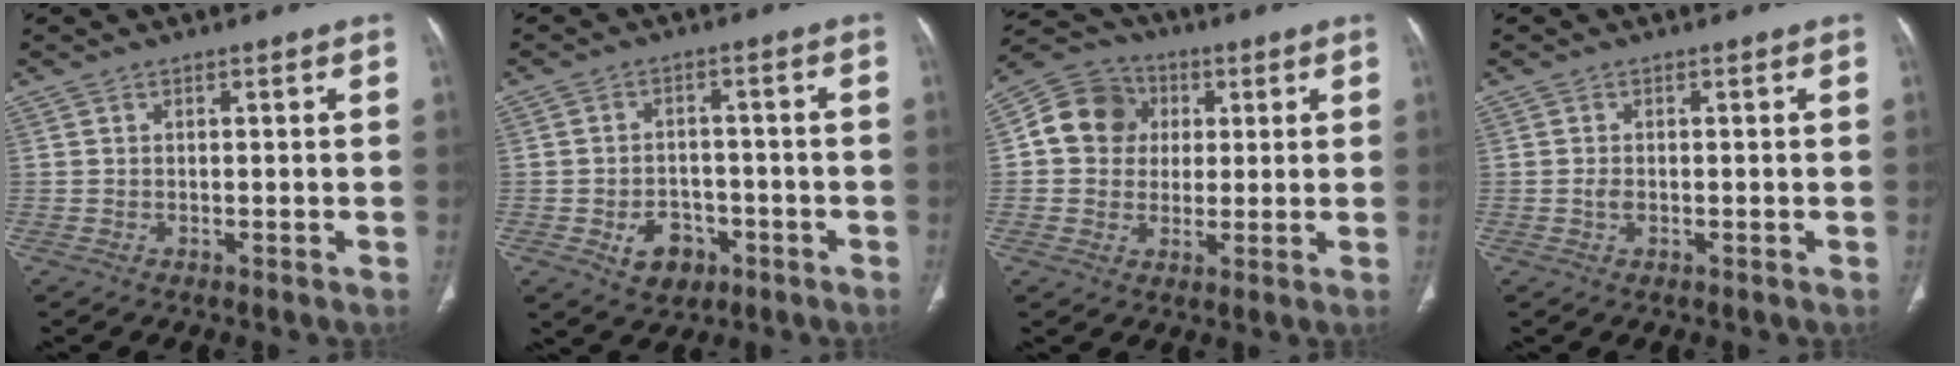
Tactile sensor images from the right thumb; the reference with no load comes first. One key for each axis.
{"total": 6.7, "fx": -2.8, "fy": 5.1, "fz": 3.3, "tx": -0.030, "ty": 0.024, "tz": -0.035}
{"total": 10.6, "fx": 1.9, "fy": 9.6, "fz": 4.2, "tx": -0.052, "ty": 0.011, "tz": 0.022}
{"total": 1.0, "fx": -0.2, "fy": 0.6, "fz": 0.8, "tx": -0.018, "ty": -0.001, "tz": -0.004}